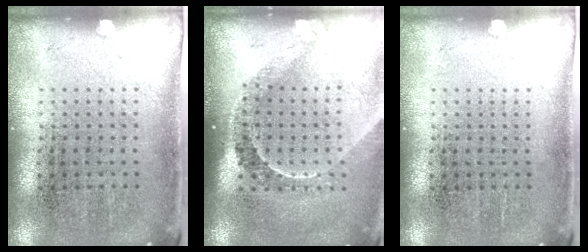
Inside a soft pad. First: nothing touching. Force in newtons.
{"total": 2.2, "press": 1.5, "slide": 1.5}
{"total": 0.0}